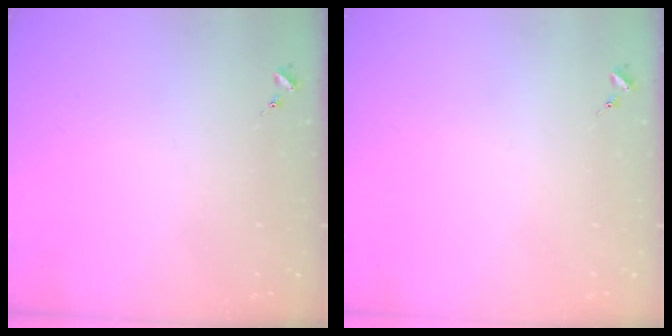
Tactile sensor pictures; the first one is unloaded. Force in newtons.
{"total": 0.0}